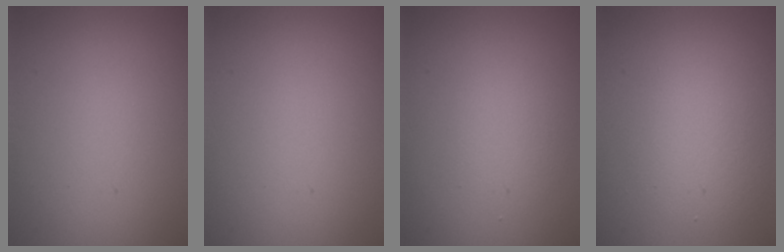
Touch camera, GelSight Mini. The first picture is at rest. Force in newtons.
{"total": 0.0}
{"total": 1.7, "press": 1.7, "slide": 0.1}
{"total": 3.4, "press": 3.4, "slide": 0.5}